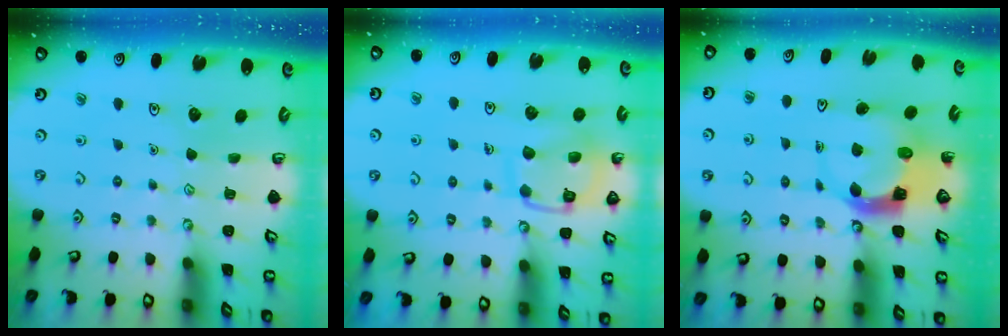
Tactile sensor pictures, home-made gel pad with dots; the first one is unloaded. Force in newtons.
{"total": 12.0, "press": 12.0, "slide": 0.6}
{"total": 6.1, "press": 6.0, "slide": 0.9}